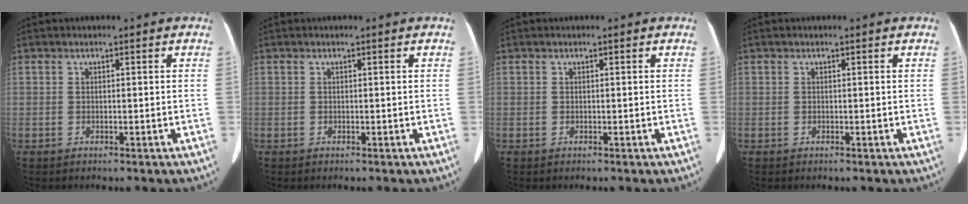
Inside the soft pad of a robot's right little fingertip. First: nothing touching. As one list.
[{"total": 0.0}, {"total": 0.0}, {"total": 0.0}]